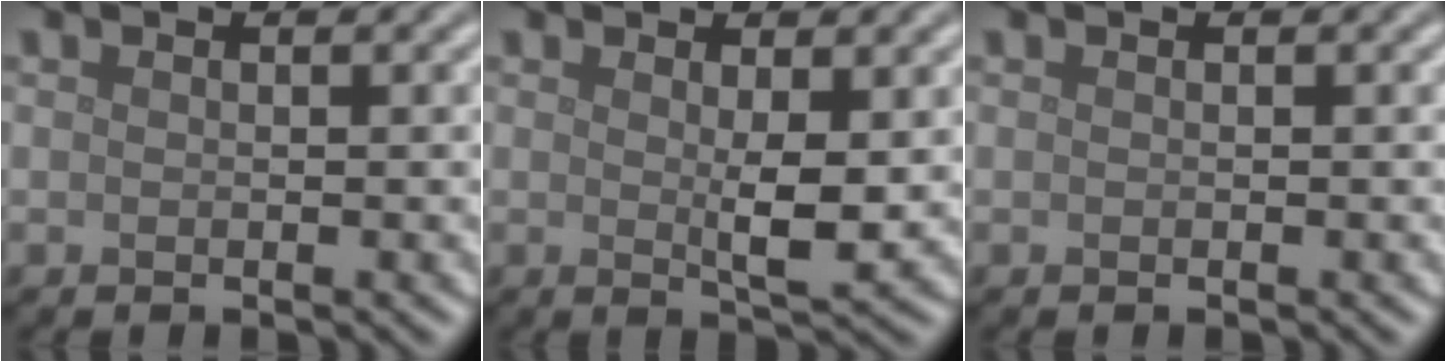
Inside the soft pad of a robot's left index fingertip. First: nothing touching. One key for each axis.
{"total": 2.5, "fx": 0.5, "fy": 0.4, "fz": 2.4, "tx": -0.043, "ty": -0.008, "tz": 0.010}
{"total": 0.0}